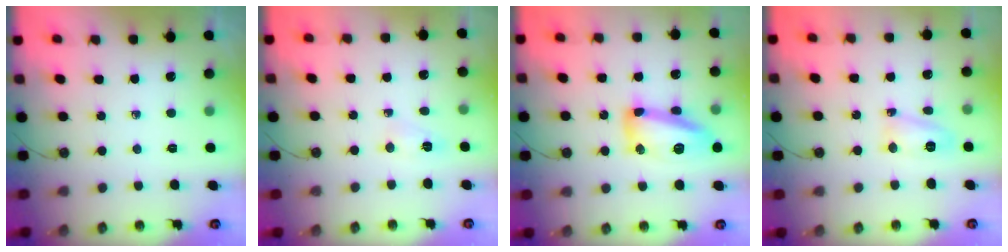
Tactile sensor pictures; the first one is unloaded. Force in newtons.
{"total": 2.7, "press": 2.5, "slide": 1.1}
{"total": 14.0, "press": 13.9, "slide": 1.1}
{"total": 6.9, "press": 6.2, "slide": 3.1}